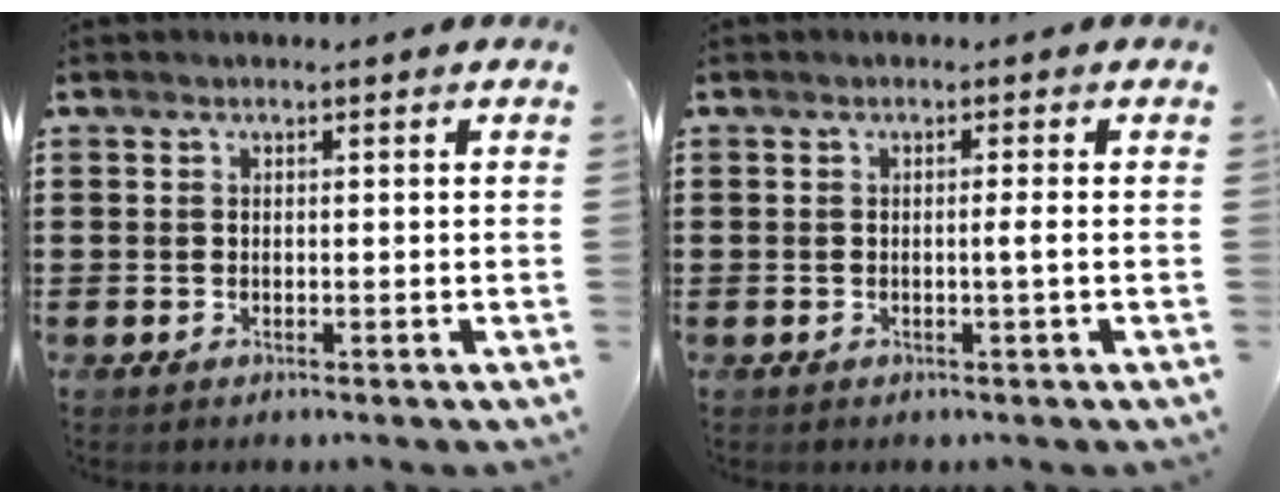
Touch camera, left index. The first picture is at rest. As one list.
[{"total": 1.6, "force": [-0.2, -0.3, 1.5], "torque": [-0.027, -0.004, -0.007]}]